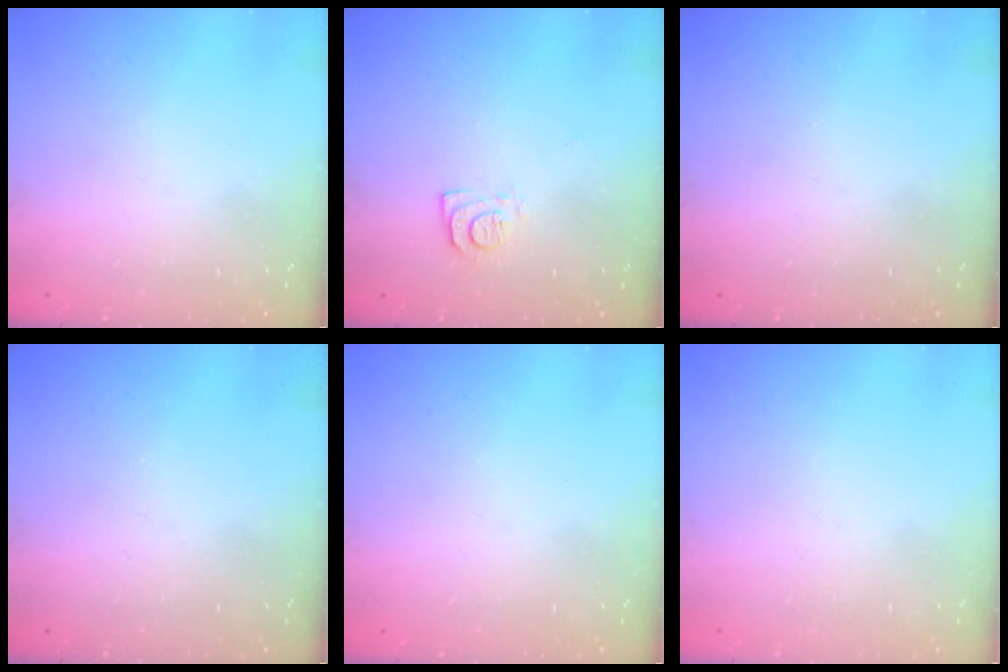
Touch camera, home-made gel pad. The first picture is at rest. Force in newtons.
{"total": 6.8, "press": 6.7, "slide": 0.7}
{"total": 0.0}
{"total": 0.0}
{"total": 0.0}
{"total": 1.9, "press": 1.9, "slide": 0.1}